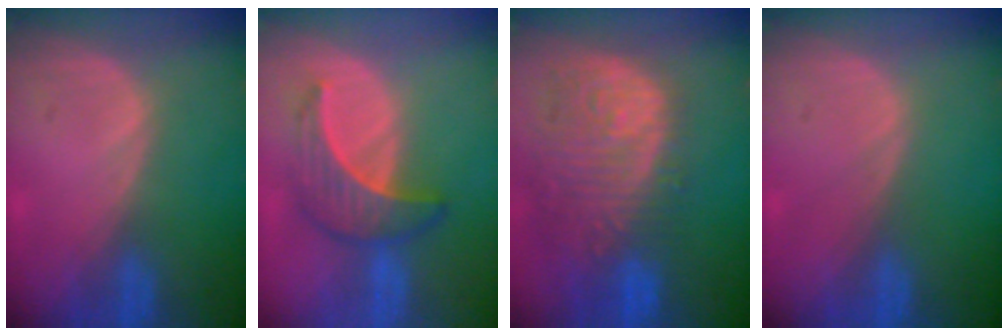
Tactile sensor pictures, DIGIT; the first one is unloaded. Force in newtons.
{"total": 6.4, "press": 6.2, "slide": 1.4}
{"total": 13.7, "press": 11.4, "slide": 7.6}
{"total": 0.0}